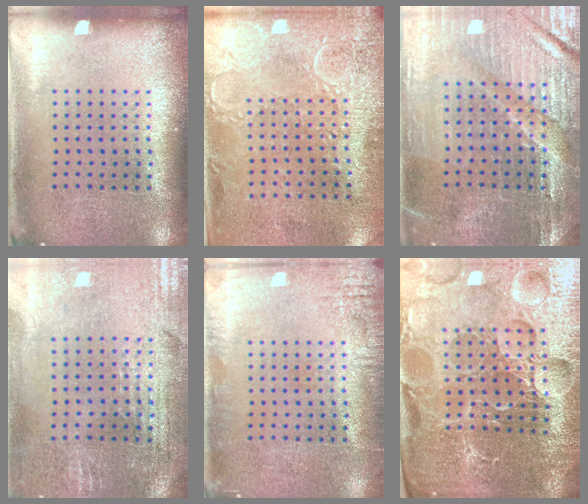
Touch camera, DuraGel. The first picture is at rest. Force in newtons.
{"total": 2.9, "press": 2.3, "slide": 1.8}
{"total": 3.1, "press": 3.1, "slide": 0.5}
{"total": 0.9, "press": 0.8, "slide": 0.4}
{"total": 2.0, "press": 2.0, "slide": 0.2}
{"total": 5.2, "press": 5.0, "slide": 1.6}